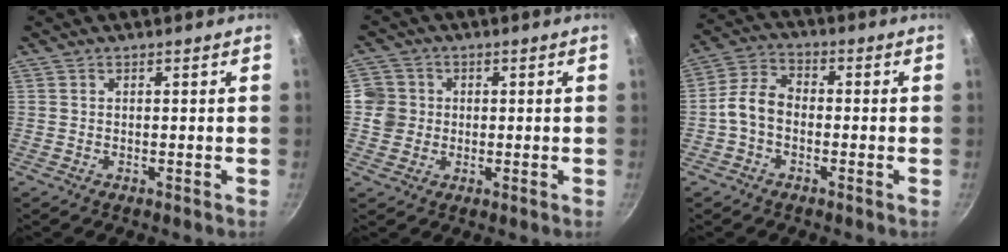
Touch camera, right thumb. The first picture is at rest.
{"total": 5.3, "force": [0.1, 5.2, 1.2], "torque": [0.000, 0.007, -0.002]}
{"total": 7.1, "force": [-1.5, 4.9, 4.9], "torque": [-0.088, 0.028, -0.040]}